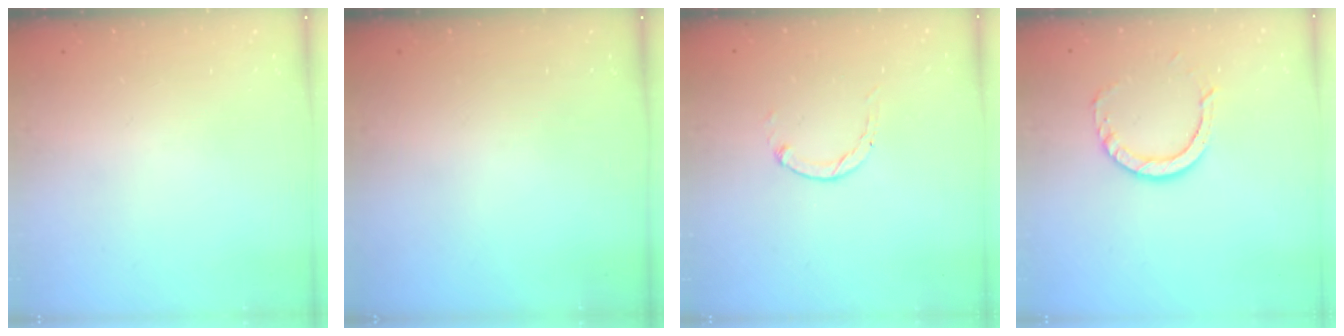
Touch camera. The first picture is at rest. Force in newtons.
{"total": 0.0}
{"total": 0.7, "press": 0.6, "slide": 0.2}
{"total": 8.6, "press": 8.5, "slide": 1.3}